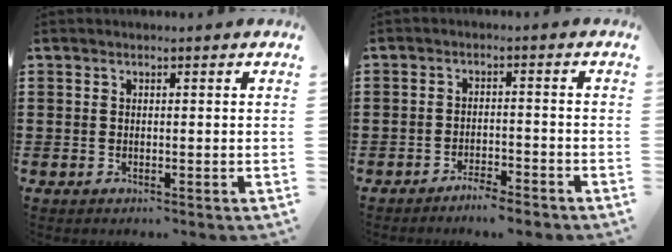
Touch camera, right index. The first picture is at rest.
{"total": 2.9, "force": [-2.9, 0.2, 0.7], "torque": [-0.016, 0.005, -0.058]}